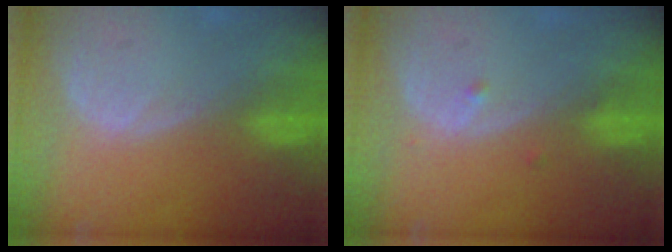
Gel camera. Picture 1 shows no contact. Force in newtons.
{"total": 1.0, "press": 0.8, "slide": 0.6}